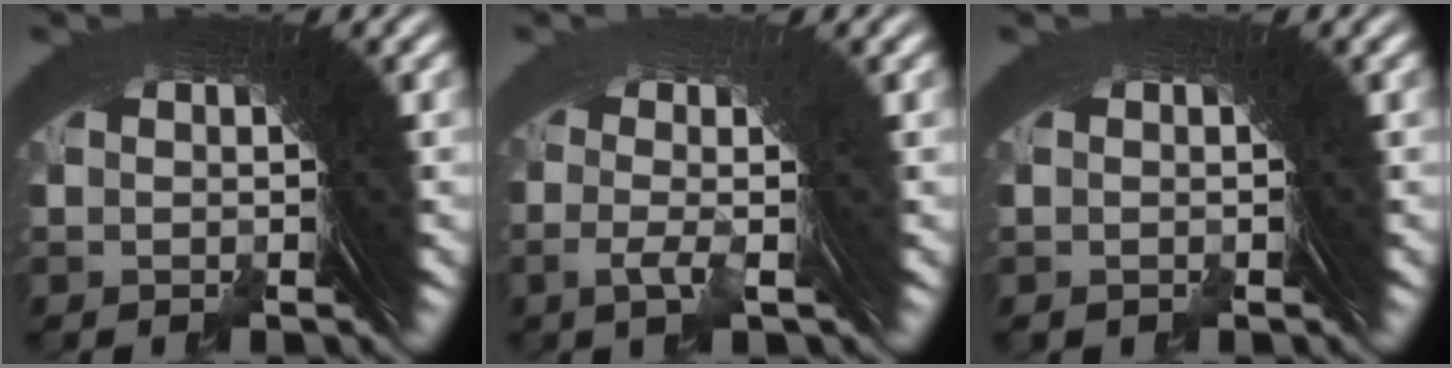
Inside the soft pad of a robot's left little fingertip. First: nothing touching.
{"total": 1.2, "force": [-0.5, -0.1, 1.0], "torque": [-0.019, -0.008, -0.005]}
{"total": 0.6, "force": [-0.4, -0.1, -0.4], "torque": [0.008, -0.001, -0.004]}